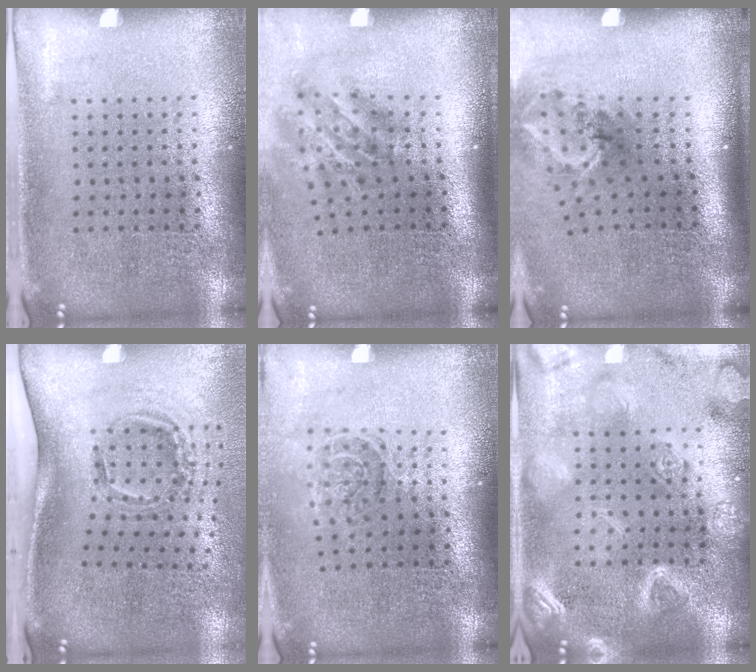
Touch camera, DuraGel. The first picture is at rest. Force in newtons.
{"total": 1.9, "press": 1.2, "slide": 1.5}
{"total": 1.9, "press": 1.3, "slide": 1.5}
{"total": 2.1, "press": 1.2, "slide": 1.6}
{"total": 1.4, "press": 1.2, "slide": 0.8}
{"total": 3.1, "press": 3.1, "slide": 0.2}